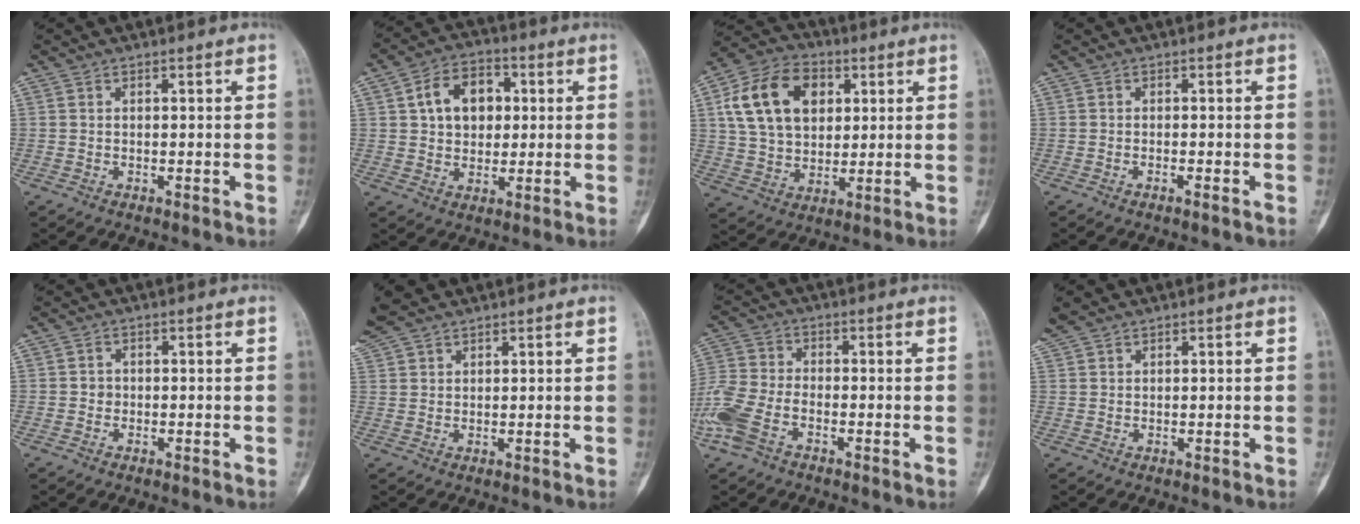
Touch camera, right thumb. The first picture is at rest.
{"total": 10.6, "force": [2.2, 7.7, 7.0], "torque": [-0.084, 0.007, 0.032]}
{"total": 16.7, "force": [4.8, 11.8, 10.8], "torque": [-0.170, 0.003, 0.086]}
{"total": 1.0, "force": [-0.7, 0.0, 0.7], "torque": [-0.016, 0.005, -0.011]}
{"total": 1.0, "force": [-0.3, 0.9, 0.3], "torque": [0.006, 0.006, -0.007]}
{"total": 6.7, "force": [5.3, 2.9, 3.0], "torque": [-0.068, 0.011, 0.115]}
{"total": 10.0, "force": [-4.6, 5.3, 7.0], "torque": [-0.180, 0.014, -0.097]}
{"total": 2.9, "force": [2.4, 1.1, 1.1], "torque": [-0.028, 0.016, 0.053]}